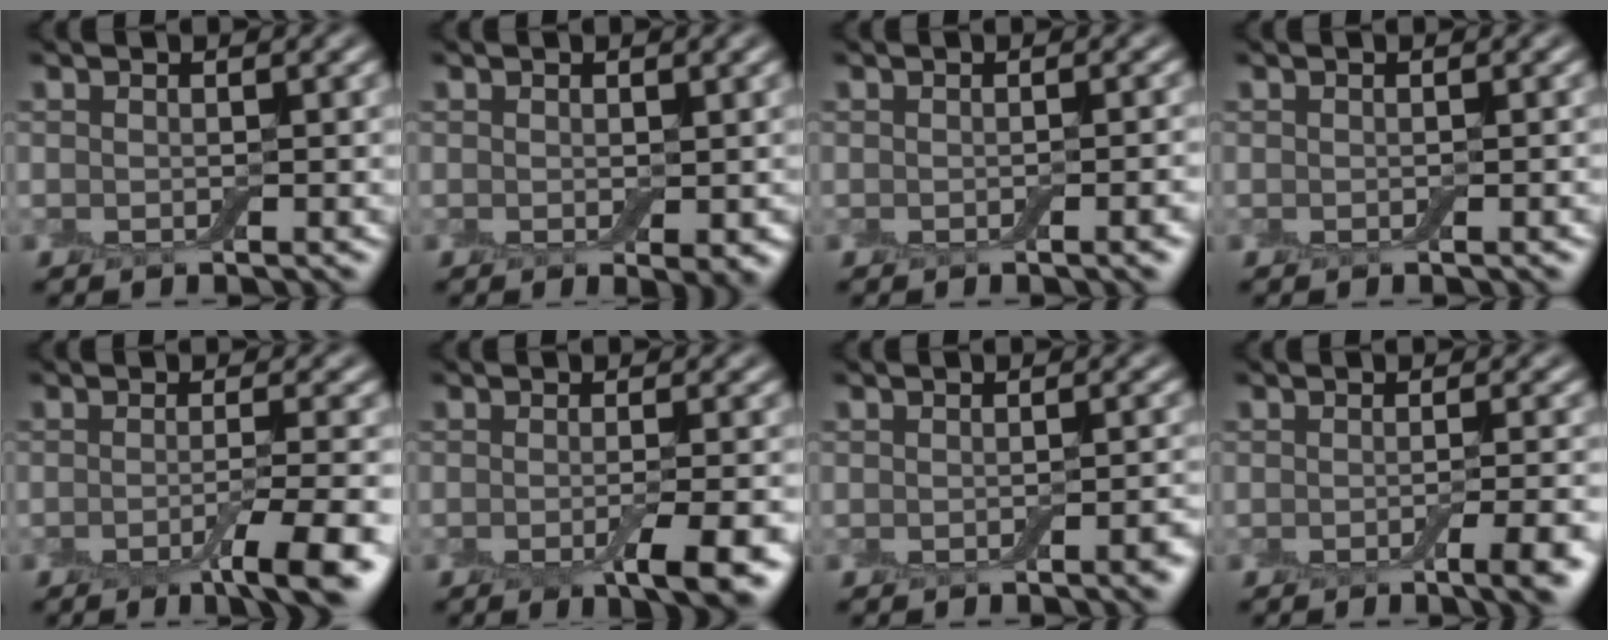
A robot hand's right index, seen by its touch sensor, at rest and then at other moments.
{"total": 1.4, "force": [-0.2, 0.5, 1.3], "torque": [-0.015, -0.006, -0.002]}
{"total": 2.0, "force": [-0.8, 0.4, 1.8], "torque": [-0.016, 0.001, -0.009]}
{"total": 0.6, "force": [-0.3, -0.1, 0.5], "torque": [-0.006, 0.000, -0.003]}
{"total": 5.5, "force": [-2.6, 0.8, 4.8], "torque": [-0.066, -0.007, -0.043]}
{"total": 5.2, "force": [-2.2, 1.1, 4.5], "torque": [-0.063, -0.007, -0.031]}
{"total": 1.8, "force": [-0.8, 0.3, 1.6], "torque": [-0.018, 0.001, -0.010]}
{"total": 4.4, "force": [-1.9, 1.0, 3.8], "torque": [-0.046, -0.001, -0.028]}